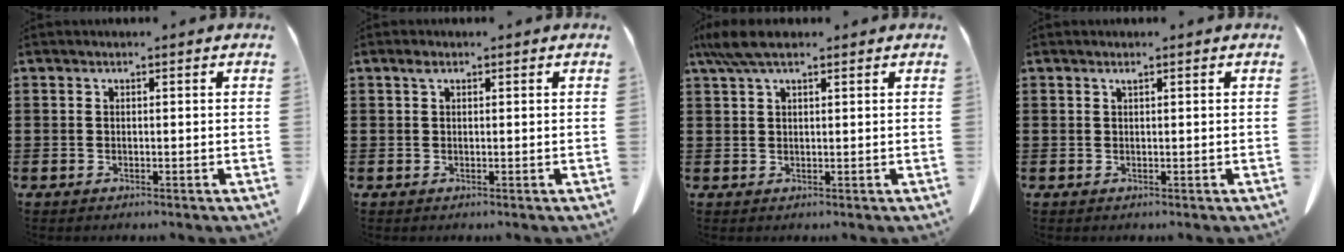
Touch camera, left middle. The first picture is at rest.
{"total": 1.1, "force": [0.5, 0.6, 0.8], "torque": [-0.018, 0.004, 0.009]}
{"total": 4.6, "force": [3.0, 1.1, 3.3], "torque": [-0.071, 0.000, 0.056]}
{"total": 0.5, "force": [0.3, 0.0, 0.4], "torque": [-0.009, -0.002, 0.008]}